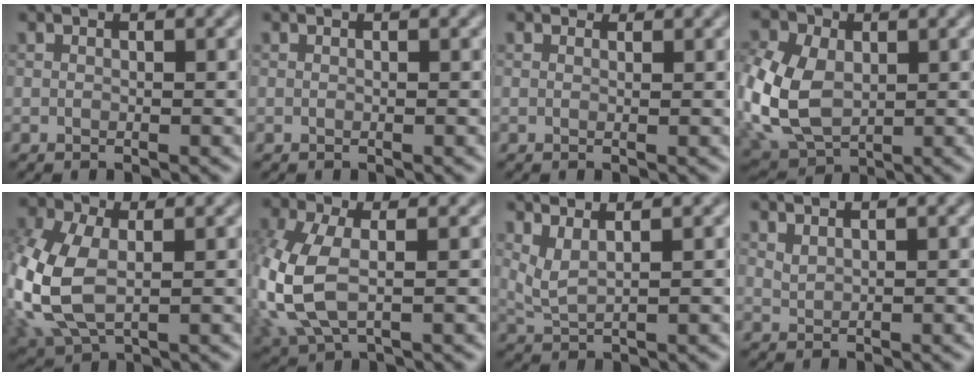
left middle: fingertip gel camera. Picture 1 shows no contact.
{"total": 0.0}
{"total": 0.9, "force": [0.8, 0.3, 0.1], "torque": [-0.004, -0.005, 0.006]}
{"total": 10.0, "force": [-0.4, 7.2, 6.9], "torque": [-0.190, -0.005, -0.012]}
{"total": 8.2, "force": [-0.5, 5.4, 6.1], "torque": [-0.167, -0.008, -0.008]}
{"total": 6.5, "force": [-0.3, 3.8, 5.3], "torque": [-0.142, -0.004, -0.005]}
{"total": 2.2, "force": [1.4, 0.6, 1.6], "torque": [-0.034, -0.005, 0.031]}
{"total": 0.9, "force": [0.8, 0.2, 0.3], "torque": [-0.011, -0.001, 0.019]}